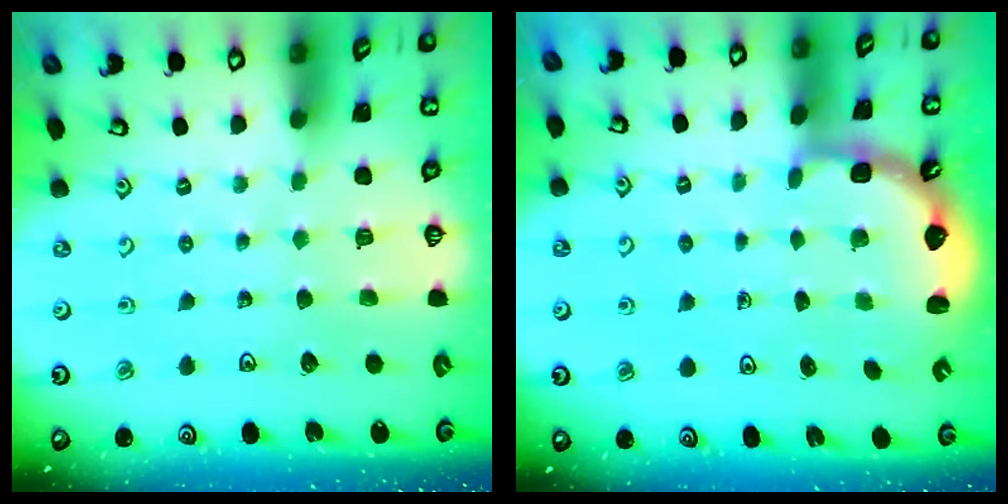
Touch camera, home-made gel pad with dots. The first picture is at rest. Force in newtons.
{"total": 2.4, "press": 2.0, "slide": 1.3}